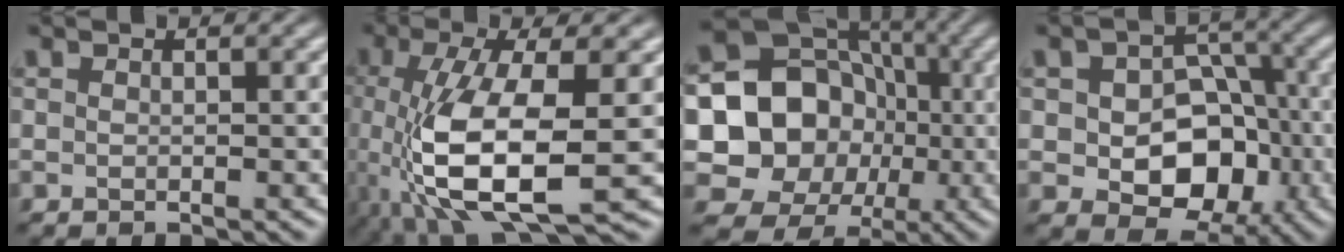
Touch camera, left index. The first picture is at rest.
{"total": 10.2, "force": [-1.6, 3.6, 9.4], "torque": [-0.191, -0.006, -0.029]}
{"total": 13.3, "force": [-0.7, 12.2, 5.3], "torque": [-0.078, 0.010, -0.028]}
{"total": 9.1, "force": [-2.0, 6.8, 5.7], "torque": [-0.054, -0.009, -0.032]}